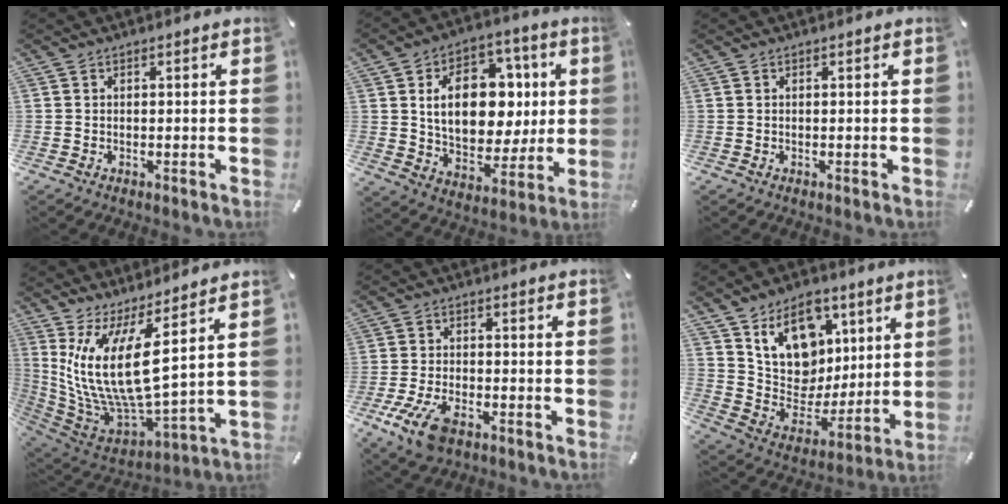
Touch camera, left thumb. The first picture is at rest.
{"total": 17.2, "force": [3.1, 12.5, 11.4], "torque": [-0.182, 0.000, 0.061]}
{"total": 0.0}
{"total": 16.3, "force": [5.4, 5.5, 14.4], "torque": [-0.333, -0.068, 0.091]}
{"total": 9.0, "force": [-4.9, 4.6, 6.0], "torque": [-0.142, 0.009, -0.093]}
{"total": 15.1, "force": [7.6, 11.6, 5.9], "torque": [-0.097, -0.049, 0.151]}